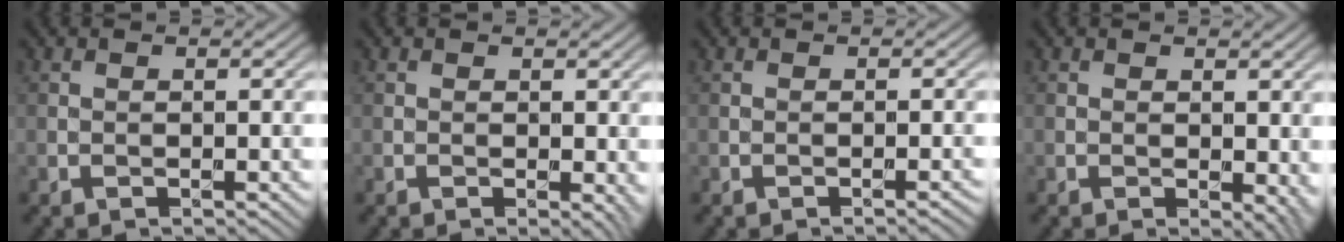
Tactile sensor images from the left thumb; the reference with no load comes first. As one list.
[{"total": 1.6, "force": [0.0, 0.8, 1.4], "torque": [-0.014, -0.007, 0.001]}, {"total": 0.8, "force": [-0.5, 0.0, 0.6], "torque": [-0.007, 0.002, -0.011]}, {"total": 3.1, "force": [-0.2, 1.7, 2.5], "torque": [-0.026, -0.007, -0.001]}]